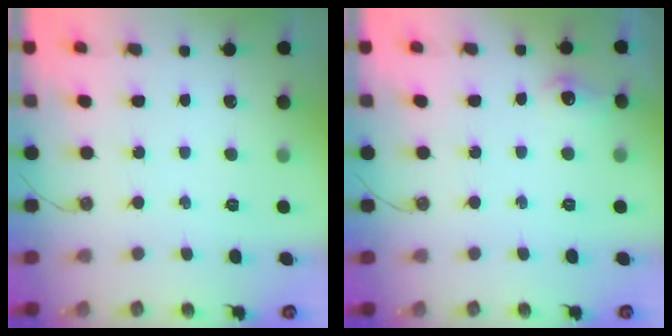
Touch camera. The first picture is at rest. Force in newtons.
{"total": 7.4, "press": 7.4, "slide": 0.8}